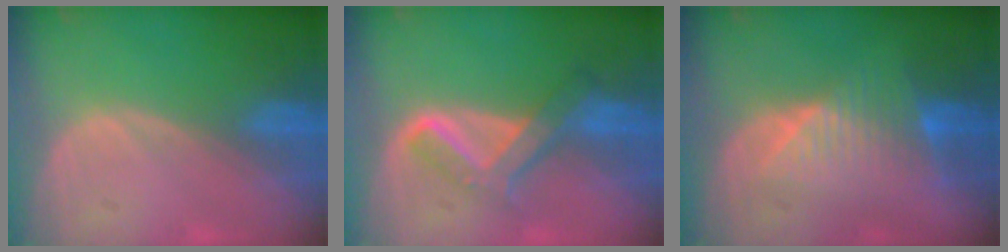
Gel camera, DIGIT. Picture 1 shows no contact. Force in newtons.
{"total": 6.8, "press": 5.7, "slide": 3.7}
{"total": 8.1, "press": 6.9, "slide": 4.3}